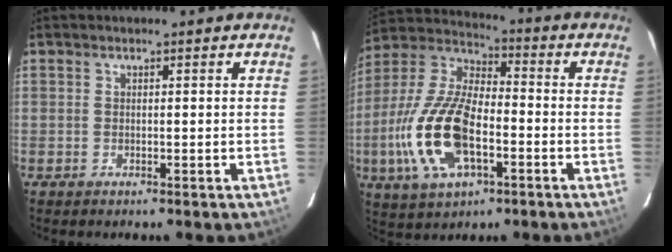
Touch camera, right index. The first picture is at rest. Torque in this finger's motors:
{"motor_torque": [2.14, 0.00, 1.05, 0.21]}